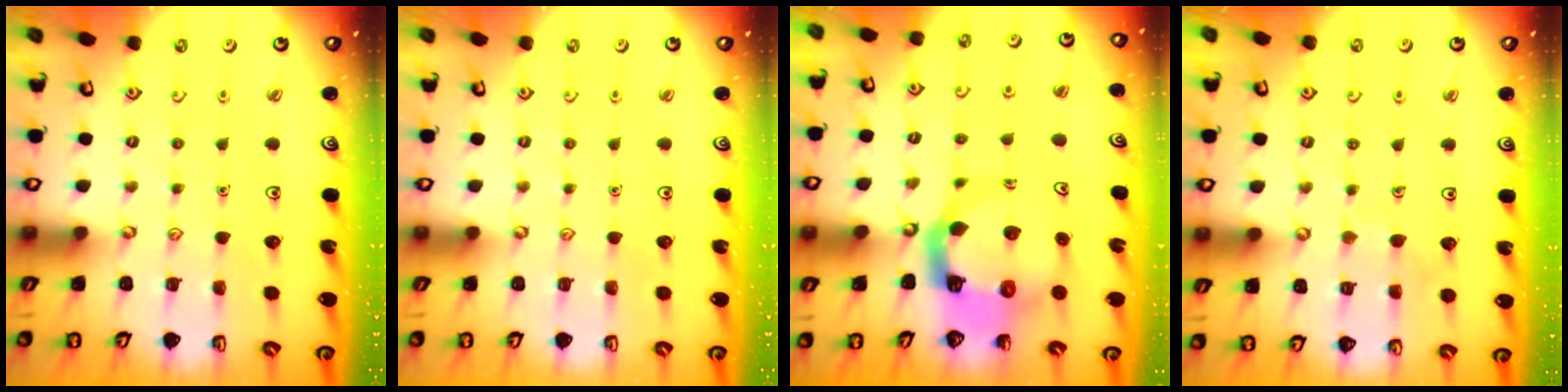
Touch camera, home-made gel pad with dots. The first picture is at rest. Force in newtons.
{"total": 0.0}
{"total": 11.4, "press": 11.3, "slide": 1.5}
{"total": 4.2, "press": 4.1, "slide": 0.4}